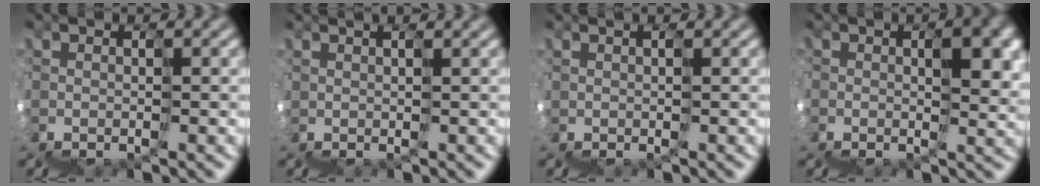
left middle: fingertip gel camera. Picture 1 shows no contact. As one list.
[{"total": 1.4, "force": [1.4, 0.0, 0.2], "torque": [0.019, 0.019, 0.022]}, {"total": 0.8, "force": [0.7, -0.3, -0.4], "torque": [0.015, 0.007, 0.008]}, {"total": 7.1, "force": [1.3, 3.6, 5.9], "torque": [-0.083, 0.011, 0.022]}]